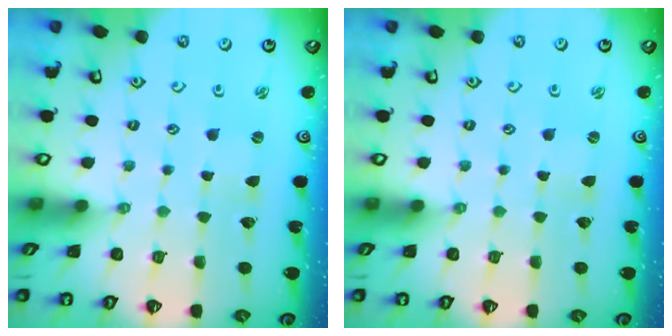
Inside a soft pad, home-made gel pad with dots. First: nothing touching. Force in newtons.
{"total": 0.0}